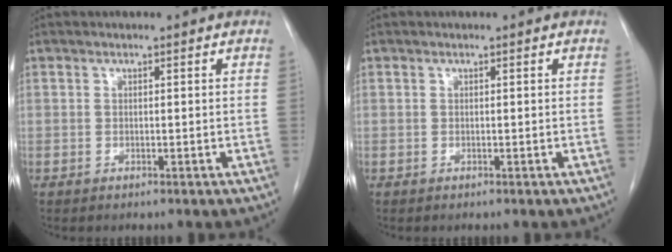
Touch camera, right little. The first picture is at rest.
{"total": 0.0}